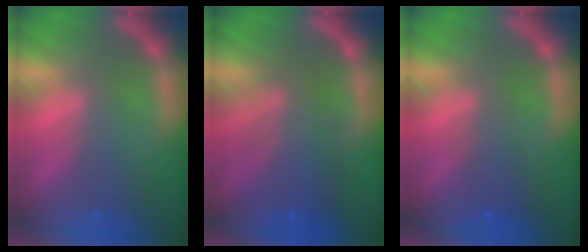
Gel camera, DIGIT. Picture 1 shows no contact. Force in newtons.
{"total": 6.0}
{"total": 2.0}